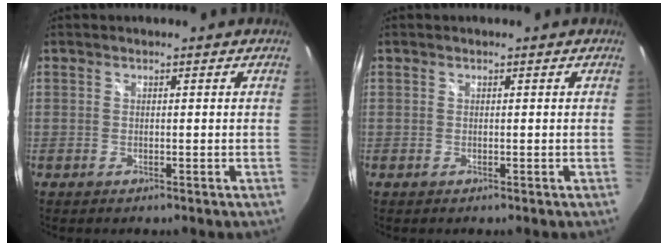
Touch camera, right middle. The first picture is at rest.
{"total": 0.0}